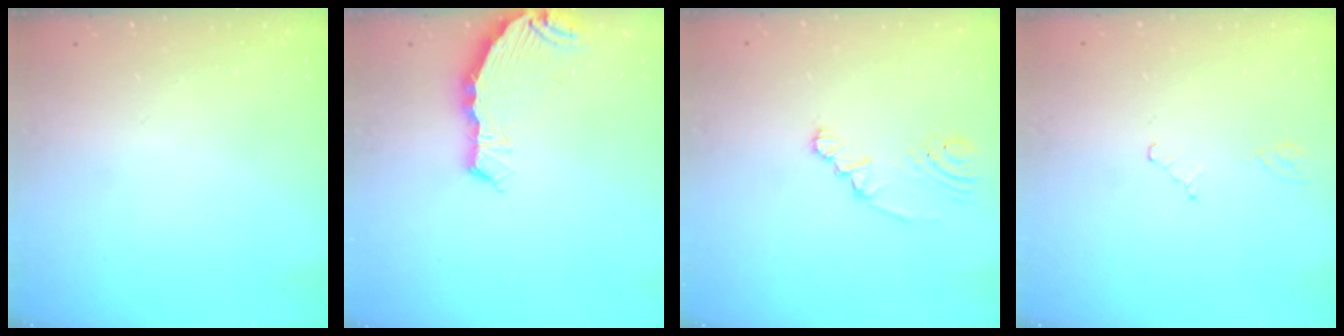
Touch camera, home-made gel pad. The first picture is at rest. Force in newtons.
{"total": 6.8, "press": 6.0, "slide": 3.3}
{"total": 2.6, "press": 2.1, "slide": 1.5}
{"total": 0.0}